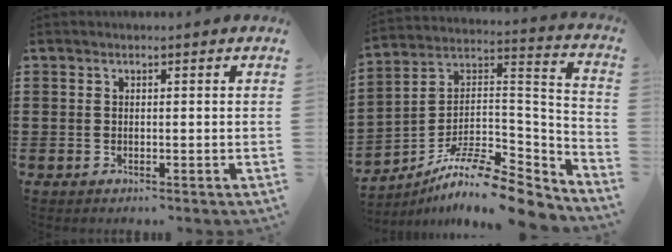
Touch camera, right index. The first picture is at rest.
{"total": 11.8, "force": [-9.8, 2.2, 6.2], "torque": [-0.108, 0.017, -0.190]}